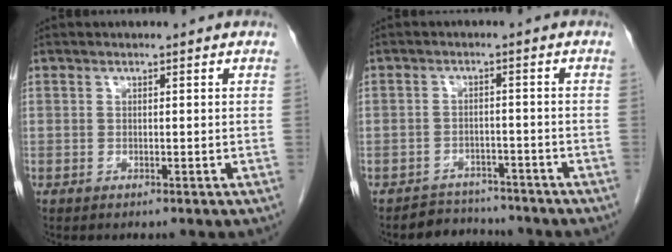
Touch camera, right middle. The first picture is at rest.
{"total": 4.4, "force": [-4.0, 1.7, -0.8], "torque": [0.015, 0.009, -0.062]}